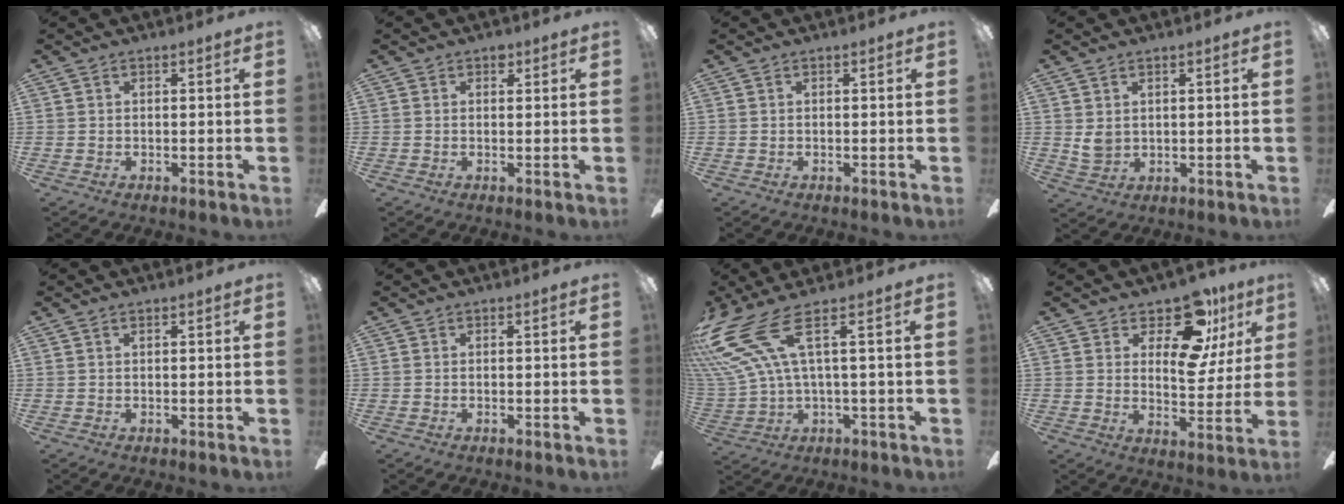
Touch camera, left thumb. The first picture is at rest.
{"total": 1.5, "force": [0.9, 0.9, 0.6], "torque": [0.002, -0.003, 0.013]}
{"total": 0.0}
{"total": 3.7, "force": [1.5, 2.6, 2.3], "torque": [-0.054, 0.003, 0.029]}
{"total": 0.7, "force": [0.3, 0.1, 0.6], "torque": [-0.014, 0.002, 0.006]}
{"total": 0.0}
{"total": 14.6, "force": [6.2, 5.3, 12.1], "torque": [-0.274, -0.030, 0.104]}
{"total": 15.4, "force": [9.3, 7.5, 9.7], "torque": [-0.144, -0.046, 0.161]}